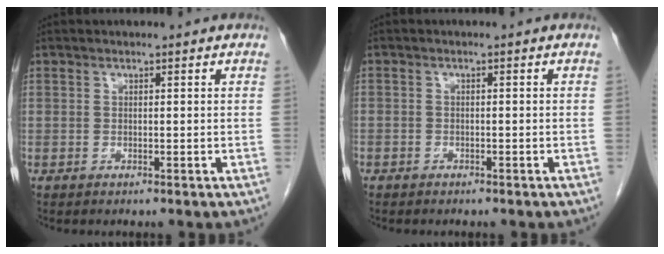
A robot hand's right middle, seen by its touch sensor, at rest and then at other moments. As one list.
[{"total": 1.5, "force": [-1.2, 0.8, 0.3], "torque": [-0.013, 0.000, -0.017]}]